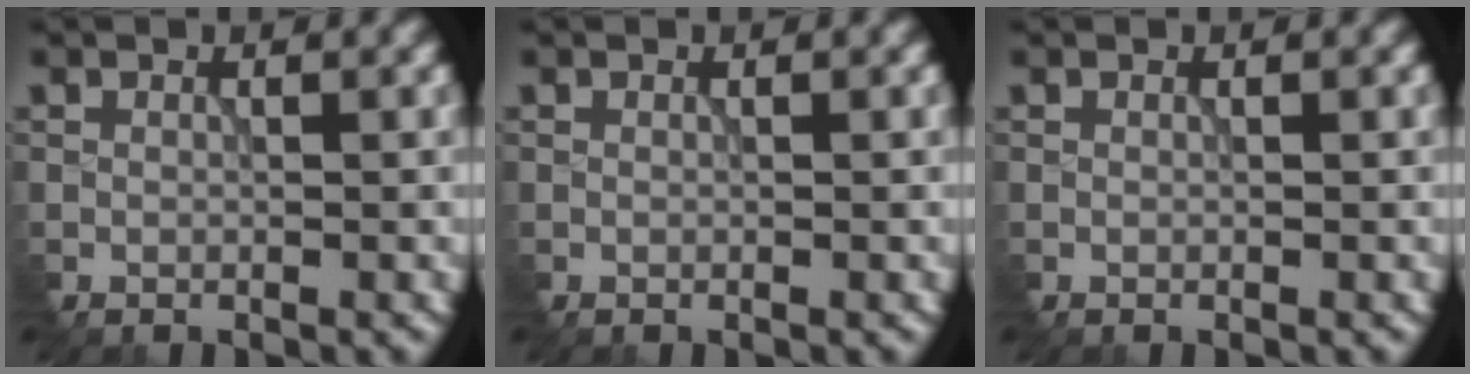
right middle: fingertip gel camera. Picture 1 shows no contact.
{"total": 0.0}
{"total": 0.0}